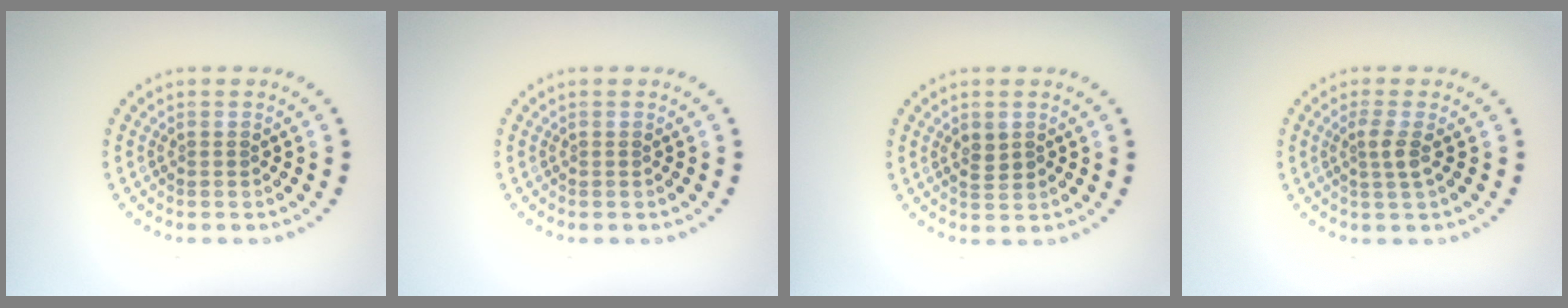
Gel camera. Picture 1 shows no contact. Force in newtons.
{"total": 0.0}
{"total": 1.6, "press": 1.6, "slide": 0.3}
{"total": 1.8, "press": 1.4, "slide": 1.2}